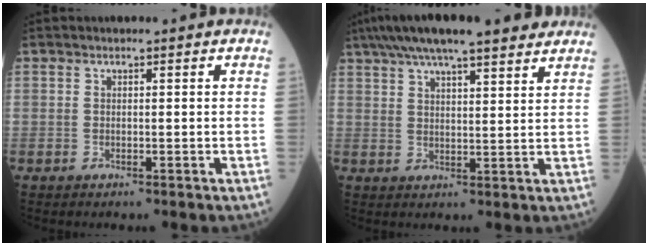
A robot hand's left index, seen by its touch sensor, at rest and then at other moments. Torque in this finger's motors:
{"motor_torque": [0.32, -0.74, 1.05, 0.21]}